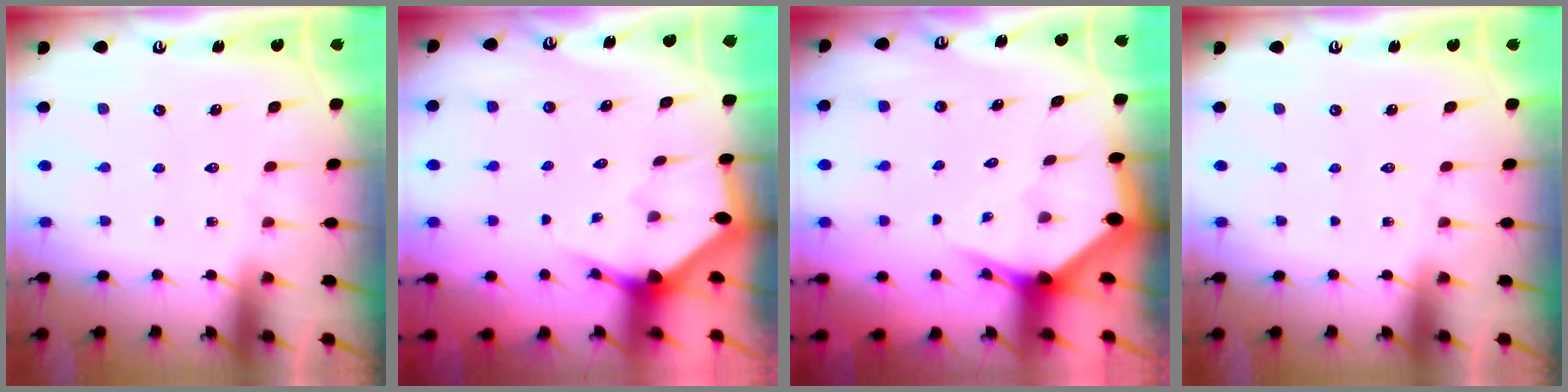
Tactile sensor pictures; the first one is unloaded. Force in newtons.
{"total": 3.1, "press": 3.1, "slide": 0.2}
{"total": 3.6, "press": 3.6, "slide": 0.3}
{"total": 0.0}